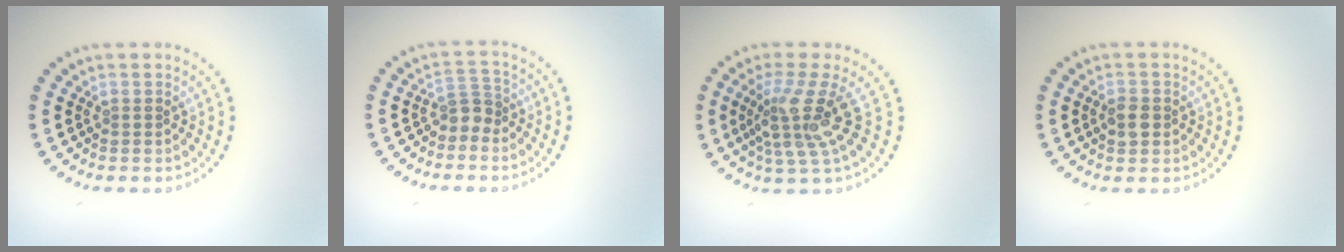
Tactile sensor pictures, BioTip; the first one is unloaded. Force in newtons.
{"total": 2.0, "press": 1.5, "slide": 1.3}
{"total": 4.5, "press": 3.2, "slide": 3.2}
{"total": 1.9, "press": 1.8, "slide": 0.3}